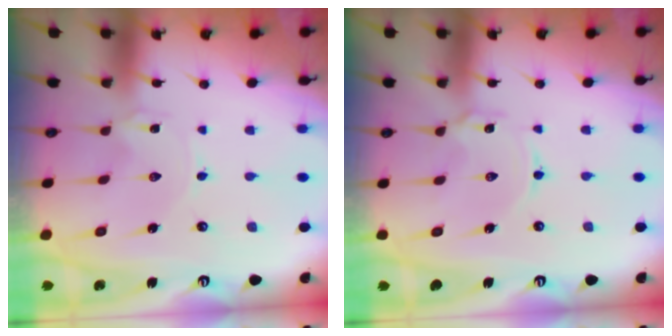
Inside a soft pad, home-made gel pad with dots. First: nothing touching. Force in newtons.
{"total": 2.2, "press": 2.2, "slide": 0.3}